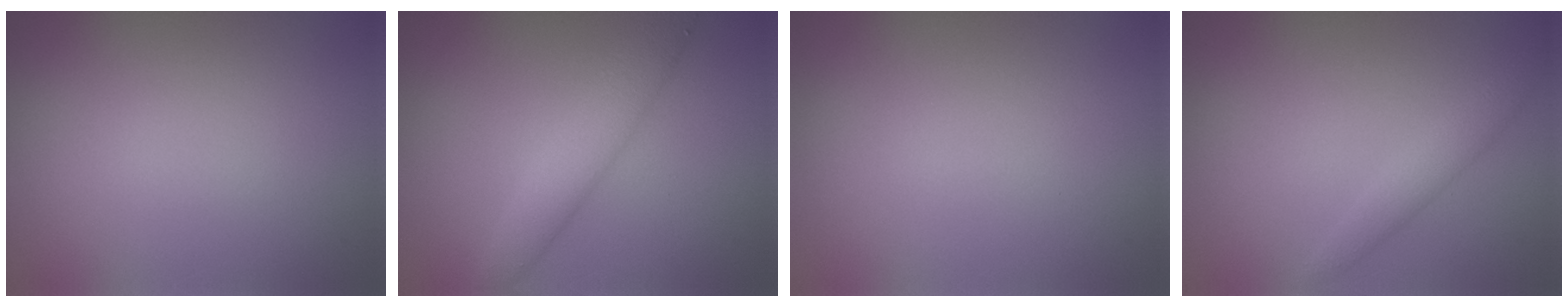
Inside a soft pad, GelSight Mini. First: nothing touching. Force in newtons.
{"total": 4.1, "press": 4.1, "slide": 0.1}
{"total": 0.0}
{"total": 1.9, "press": 1.9, "slide": 0.1}